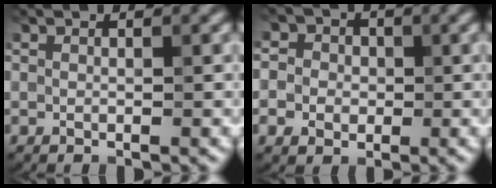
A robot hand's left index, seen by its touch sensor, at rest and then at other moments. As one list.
[{"total": 5.9, "force": [1.0, 5.4, 2.3], "torque": [-0.030, 0.038, -0.017]}]